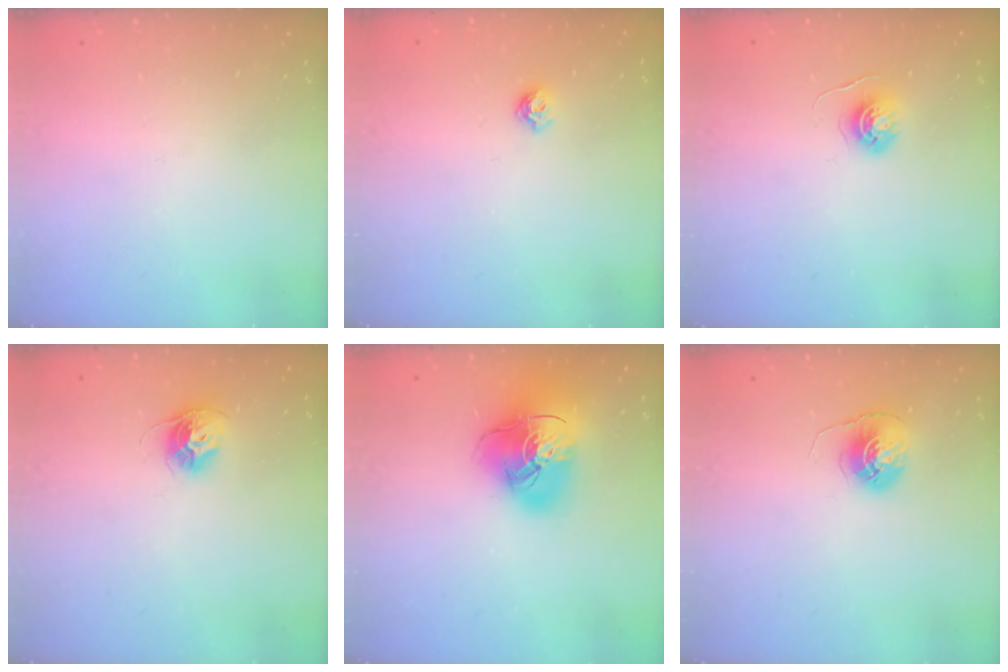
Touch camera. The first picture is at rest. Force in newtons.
{"total": 5.6, "press": 5.6, "slide": 0.9}
{"total": 5.3, "press": 5.3, "slide": 0.5}
{"total": 10.3, "press": 10.3, "slide": 0.8}
{"total": 19.5, "press": 19.4, "slide": 2.3}
{"total": 6.1, "press": 6.1, "slide": 0.4}